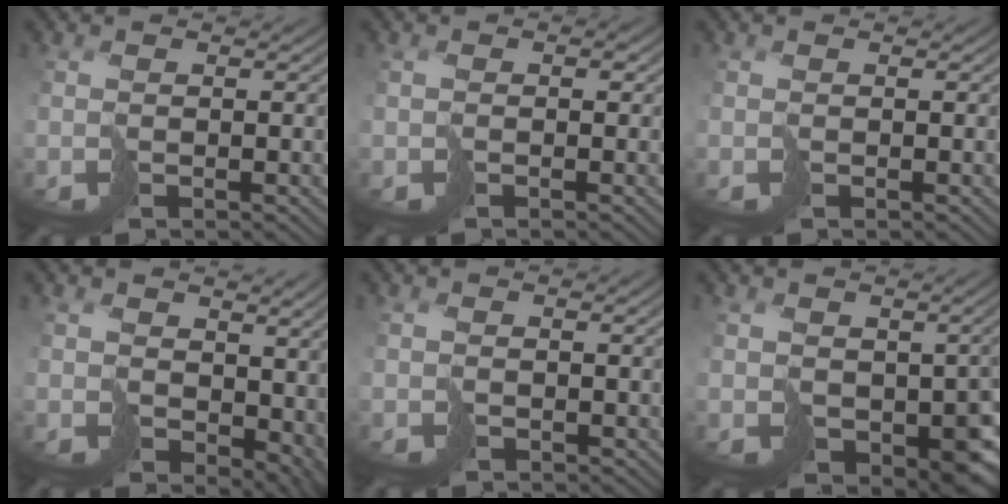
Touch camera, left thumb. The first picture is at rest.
{"total": 0.9, "force": [0.1, 0.7, 0.6], "torque": [-0.010, 0.000, -0.001]}
{"total": 0.0}
{"total": 9.9, "force": [2.5, 7.1, 6.5], "torque": [-0.123, -0.037, 0.067]}
{"total": 1.4, "force": [0.9, 1.0, 0.3], "torque": [-0.012, -0.002, 0.016]}
{"total": 8.1, "force": [-0.5, 5.9, 5.6], "torque": [-0.099, -0.036, 0.000]}